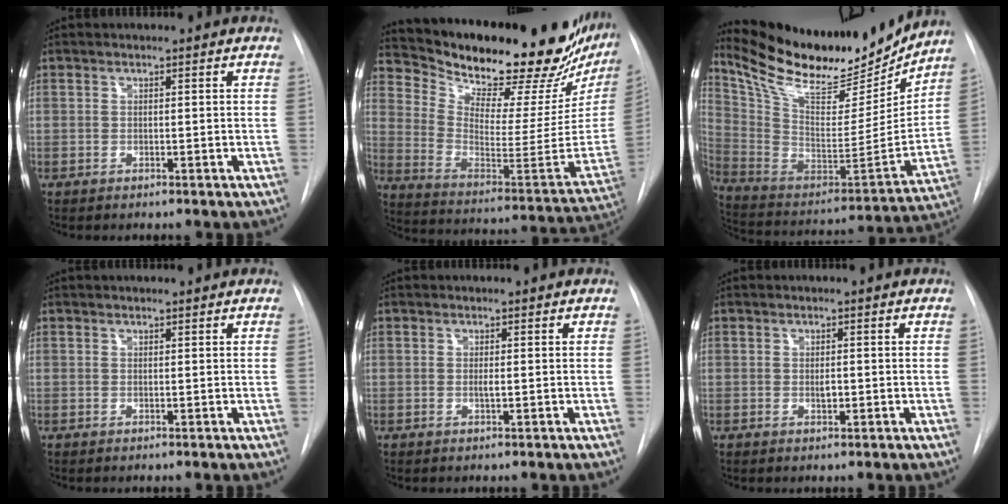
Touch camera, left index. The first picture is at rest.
{"total": 31.4, "force": [27.0, 6.5, 14.6], "torque": [-0.251, -0.082, 0.371]}
{"total": 24.8, "force": [21.7, 6.1, 10.2], "torque": [-0.191, -0.034, 0.345]}
{"total": 2.3, "force": [2.2, 0.3, 0.7], "torque": [-0.009, 0.023, 0.029]}
{"total": 0.6, "force": [0.1, 0.0, 0.6], "torque": [-0.016, -0.003, 0.000]}
{"total": 1.0, "force": [0.0, 0.5, 0.8], "torque": [-0.015, -0.001, 0.001]}